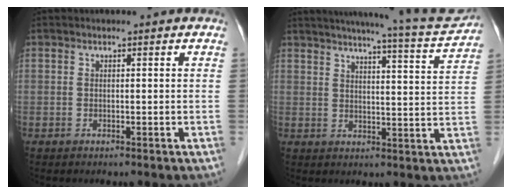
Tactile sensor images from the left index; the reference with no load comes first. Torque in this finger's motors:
{"motor_torque": [0.62, -0.87, 0.21, 0.08]}